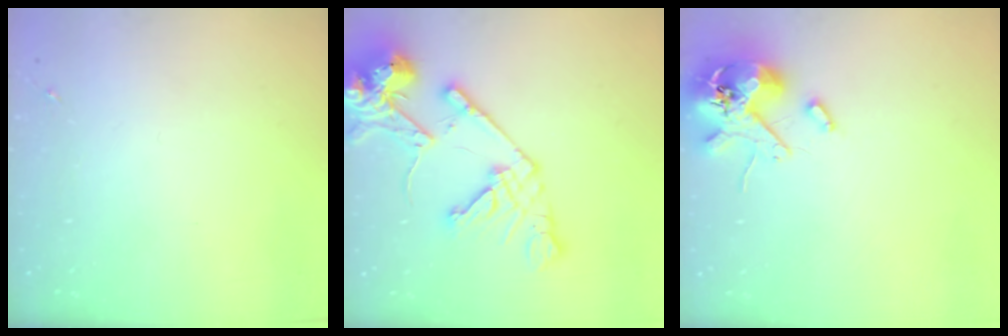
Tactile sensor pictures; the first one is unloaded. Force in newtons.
{"total": 18.1, "press": 17.9, "slide": 2.8}
{"total": 12.7, "press": 12.6, "slide": 1.9}